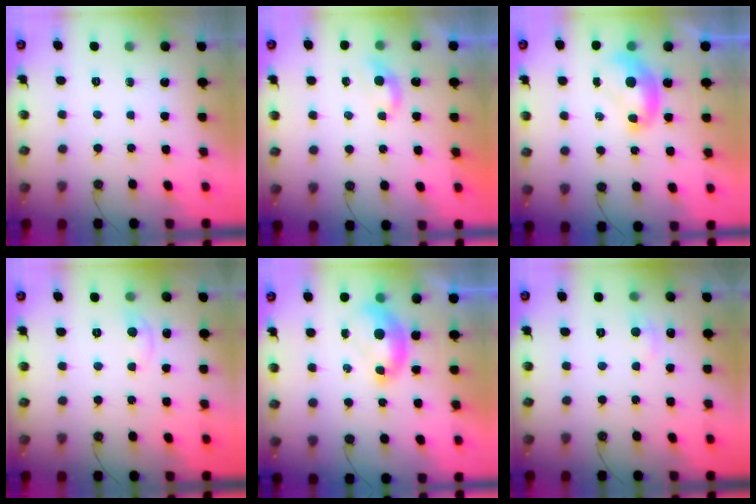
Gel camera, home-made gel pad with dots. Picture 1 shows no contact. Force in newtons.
{"total": 1.7, "press": 1.6, "slide": 0.4}
{"total": 1.2, "press": 1.2, "slide": 0.0}
{"total": 1.1, "press": 1.0, "slide": 0.5}
{"total": 1.8, "press": 1.7, "slide": 0.7}
{"total": 2.4, "press": 2.3, "slide": 0.5}